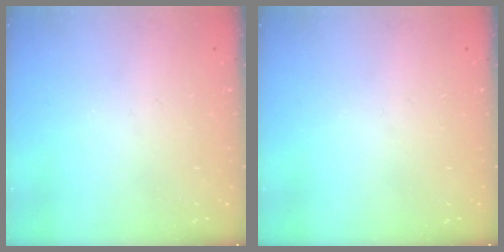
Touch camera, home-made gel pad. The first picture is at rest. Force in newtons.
{"total": 0.0}